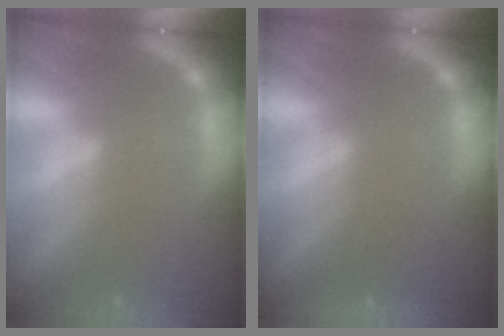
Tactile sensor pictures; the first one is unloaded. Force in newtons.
{"total": 8.5}